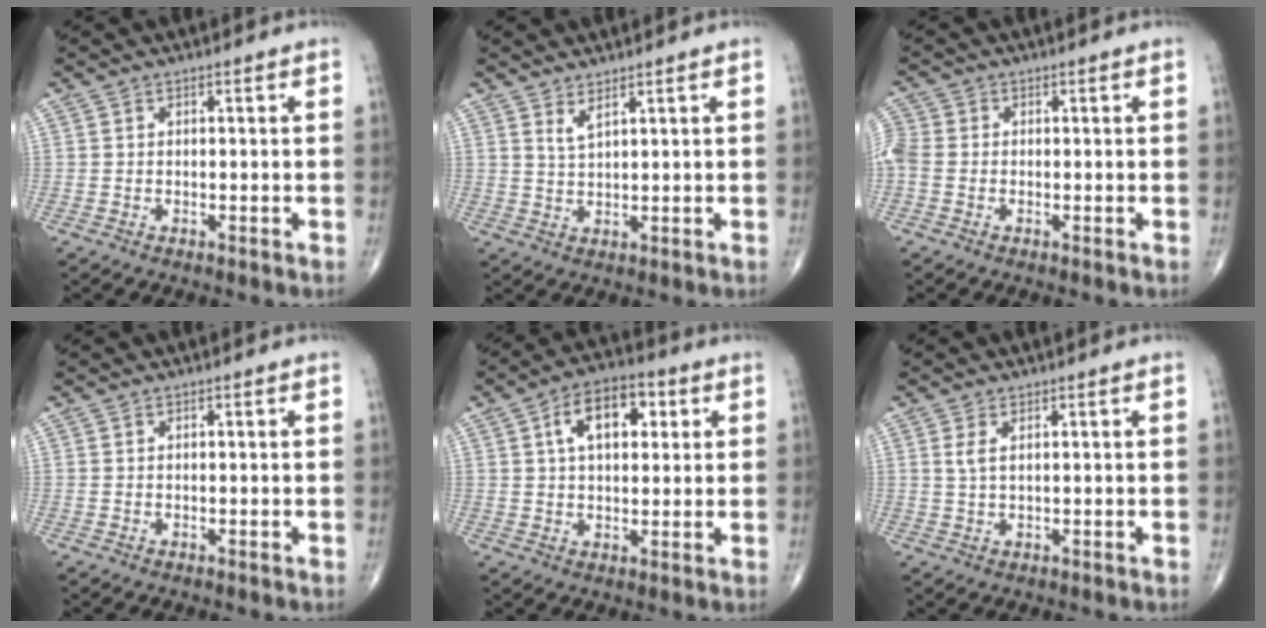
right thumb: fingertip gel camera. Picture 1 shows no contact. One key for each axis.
{"total": 2.5, "fx": 1.8, "fy": 0.5, "fz": 1.7, "tx": -0.035, "ty": -0.019, "tz": 0.040}
{"total": 4.5, "fx": -0.7, "fy": 3.5, "fz": 2.7, "tx": -0.075, "ty": 0.010, "tz": -0.021}
{"total": 0.0}
{"total": 10.9, "fx": 3.3, "fy": 6.3, "fz": 8.3, "tx": -0.111, "ty": 0.011, "tz": 0.045}
{"total": 2.1, "fx": 0.8, "fy": 0.7, "fz": 1.8, "tx": -0.044, "ty": 0.001, "tz": 0.023}